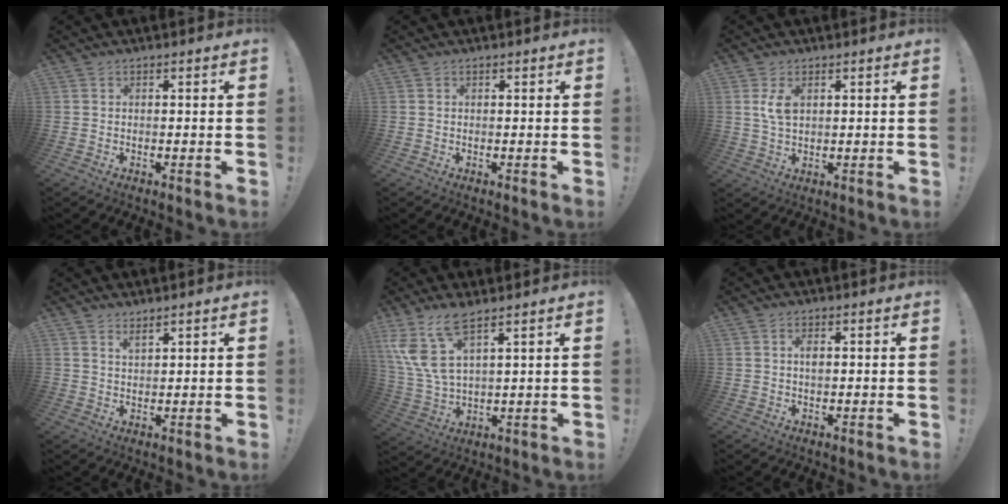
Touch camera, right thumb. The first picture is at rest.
{"total": 0.0}
{"total": 4.7, "force": [1.6, 2.5, 3.7], "torque": [-0.066, -0.005, 0.025]}
{"total": 2.4, "force": [2.1, 0.6, 0.9], "torque": [-0.005, -0.017, 0.037]}
{"total": 11.4, "force": [7.1, 3.7, 8.1], "torque": [-0.159, -0.037, 0.133]}
{"total": 2.1, "force": [0.4, 1.2, 1.7], "torque": [-0.020, -0.002, 0.002]}